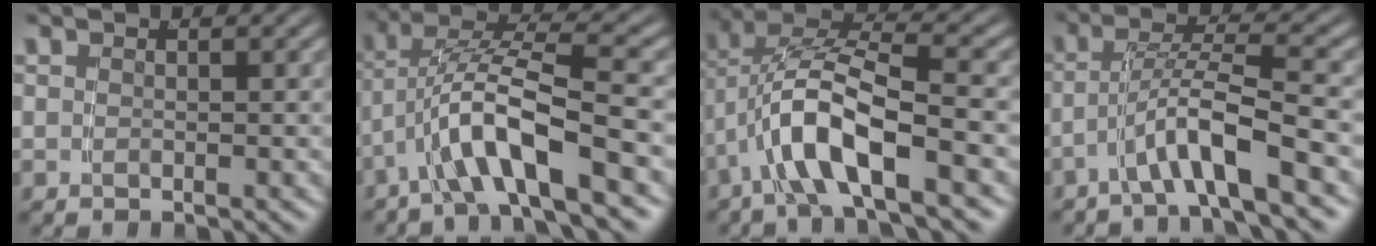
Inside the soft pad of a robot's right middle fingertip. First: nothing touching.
{"total": 5.9, "force": [-0.5, 2.4, 5.3], "torque": [-0.108, 0.002, -0.008]}
{"total": 7.6, "force": [-0.5, 4.0, 6.4], "torque": [-0.143, -0.009, -0.004]}
{"total": 4.5, "force": [-2.4, 0.0, 3.7], "torque": [-0.067, 0.003, -0.038]}